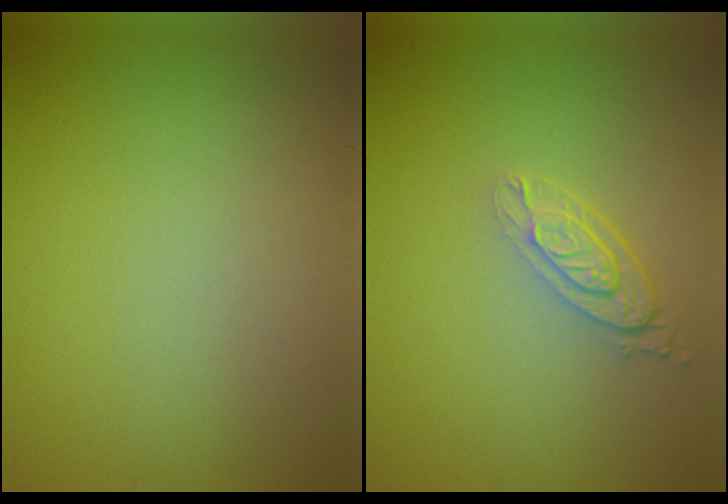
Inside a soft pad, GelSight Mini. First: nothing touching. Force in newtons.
{"total": 3.0, "press": 2.2, "slide": 2.1}